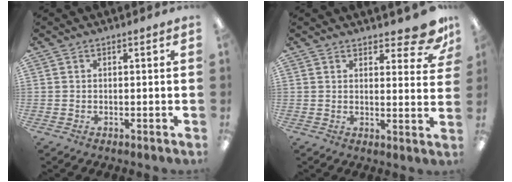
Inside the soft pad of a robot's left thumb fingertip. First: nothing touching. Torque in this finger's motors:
{"motor_torque": [0.16, 0.08, -0.38, 0.10, 0.05]}